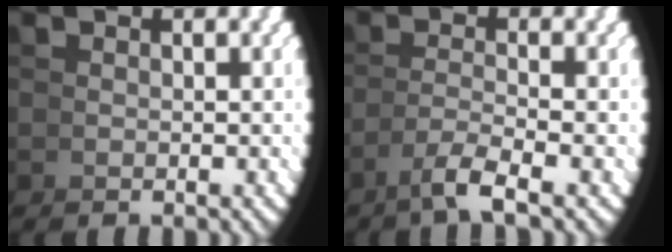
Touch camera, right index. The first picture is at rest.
{"total": 2.7, "force": [-1.5, -0.8, 2.2], "torque": [-0.040, -0.005, -0.020]}